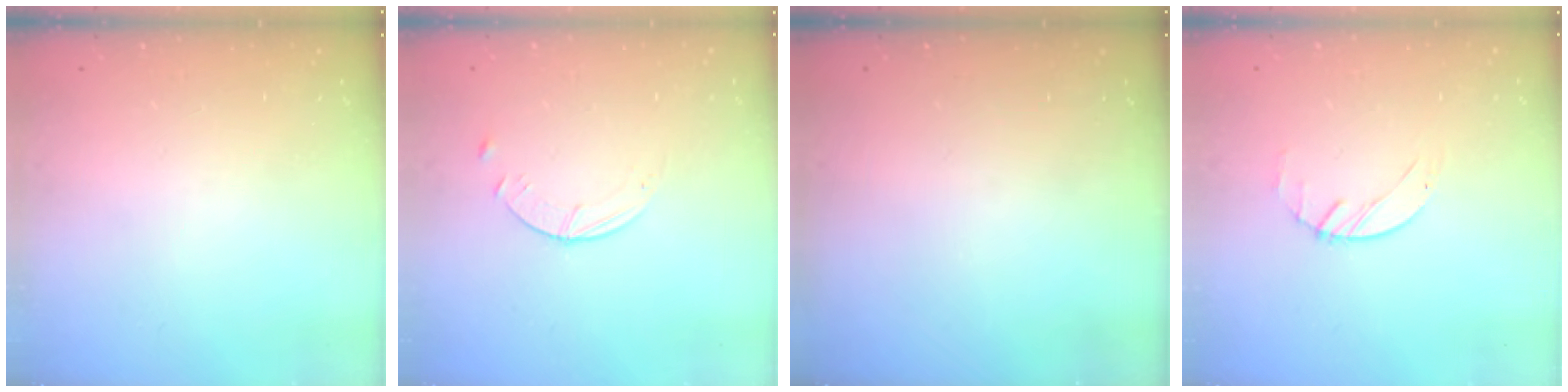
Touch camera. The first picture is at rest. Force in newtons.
{"total": 2.6, "press": 2.5, "slide": 0.3}
{"total": 0.0}
{"total": 1.2, "press": 1.2, "slide": 0.2}